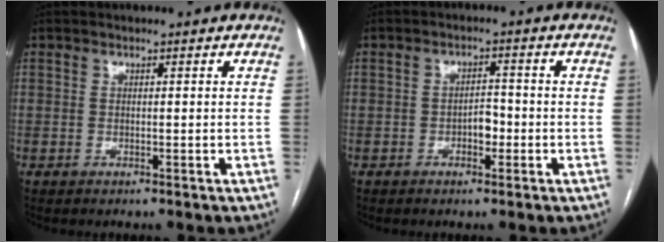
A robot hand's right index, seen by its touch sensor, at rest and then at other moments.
{"total": 2.8, "force": [-1.0, 1.4, 2.2], "torque": [-0.028, 0.007, -0.016]}